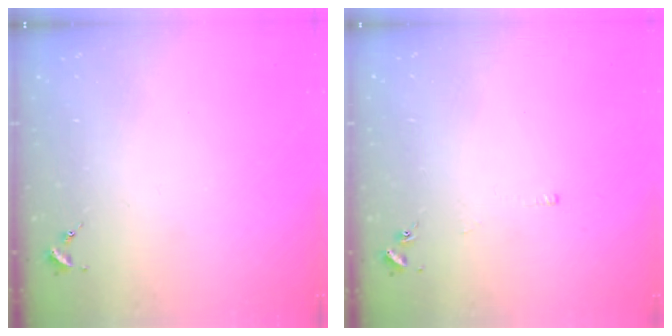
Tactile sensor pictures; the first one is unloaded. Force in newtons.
{"total": 3.1, "press": 3.0, "slide": 0.4}